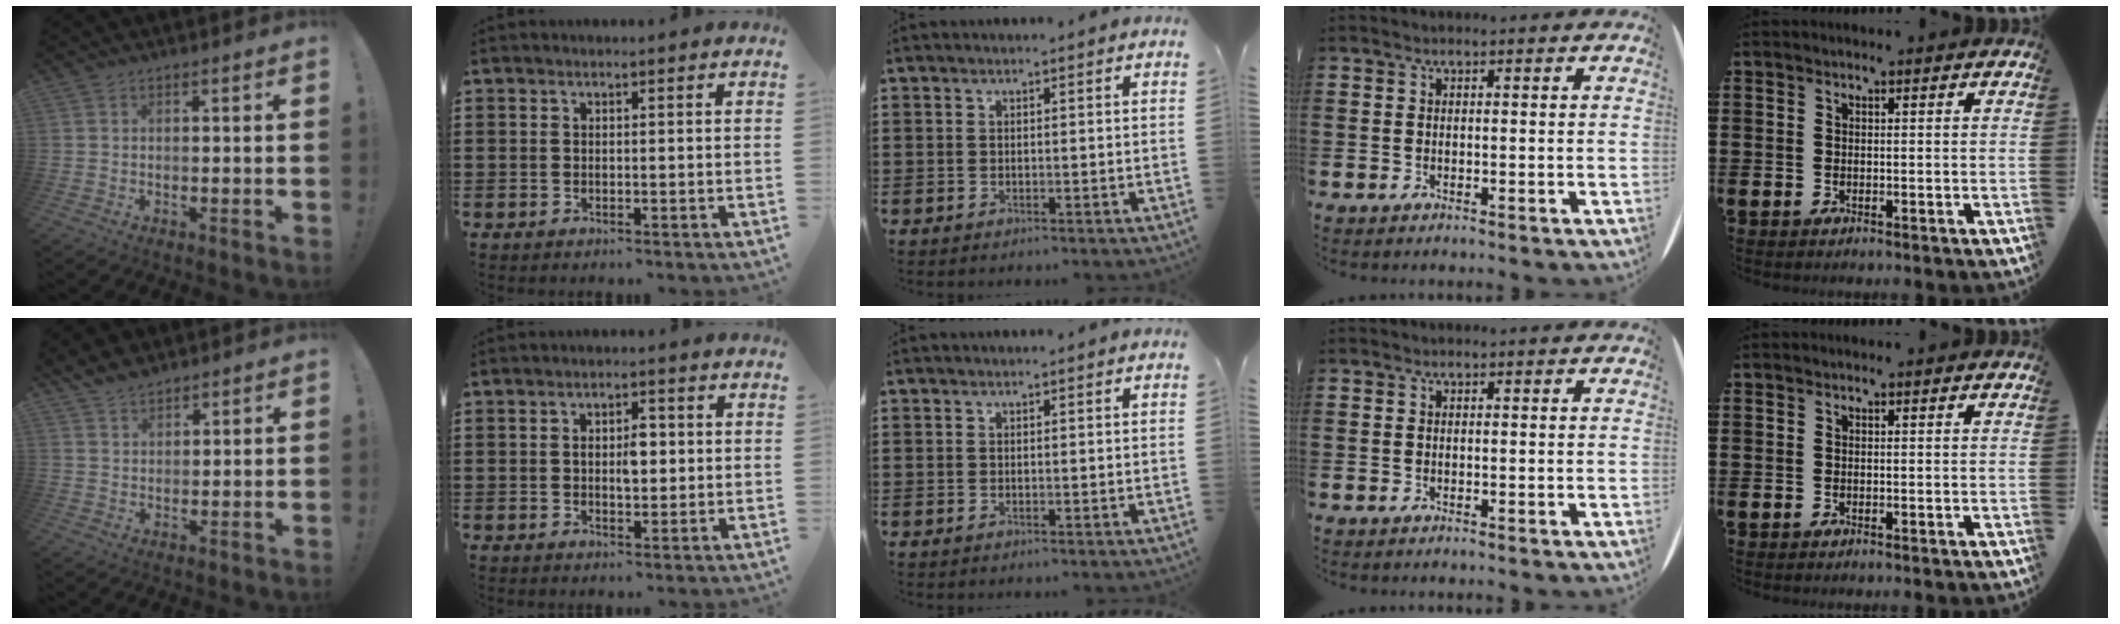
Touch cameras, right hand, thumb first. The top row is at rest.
{"thumb": {"total": 4.9, "force": [4.2, 2.2, 1.2], "torque": [-0.026, -0.024, 0.080]}, "index": {"total": 3.8, "force": [0.3, 1.7, 3.4], "torque": [-0.060, 0.002, 0.001]}}